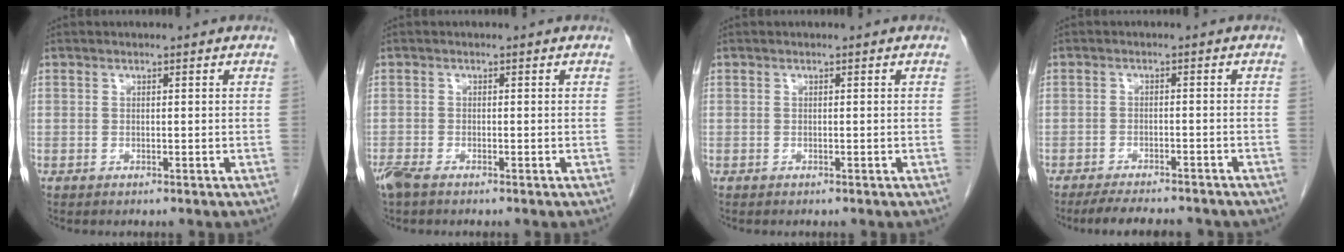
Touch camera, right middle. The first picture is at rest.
{"total": 2.6, "force": [-2.0, 0.7, 1.5], "torque": [-0.039, -0.008, -0.039]}
{"total": 0.0}
{"total": 10.1, "force": [-8.9, 2.2, 4.3], "torque": [-0.066, -0.009, -0.120]}